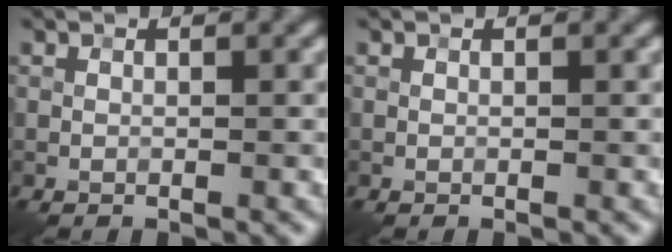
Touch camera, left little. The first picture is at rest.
{"total": 0.0}